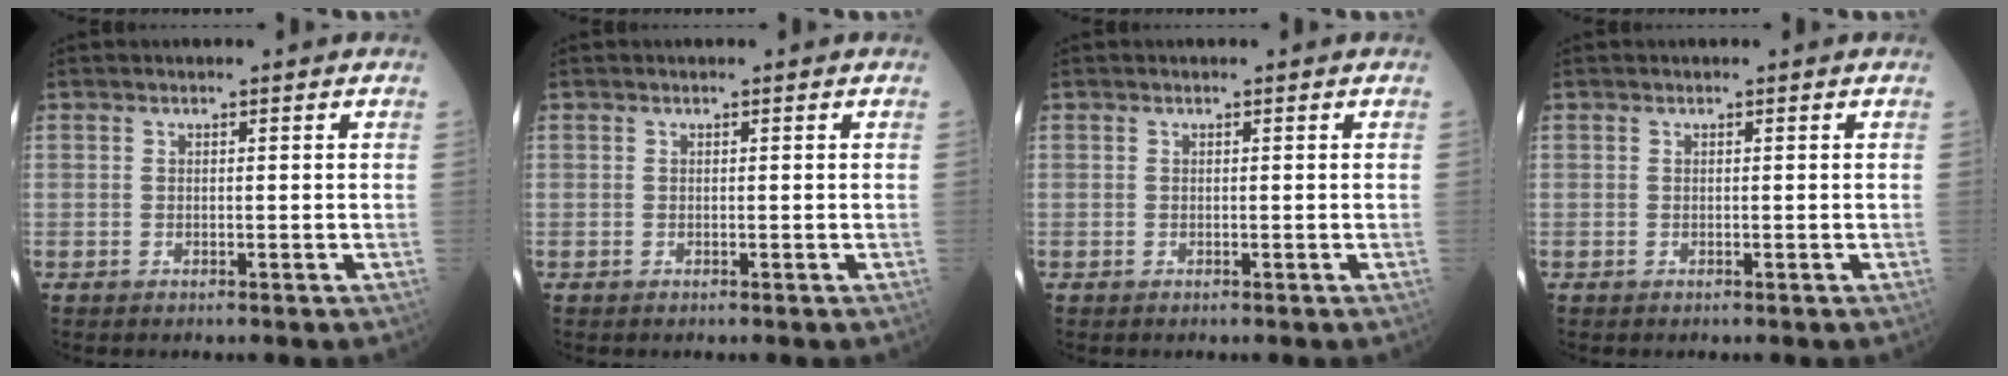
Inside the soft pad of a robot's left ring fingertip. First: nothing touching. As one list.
[{"total": 0.0}, {"total": 0.0}, {"total": 0.0}]